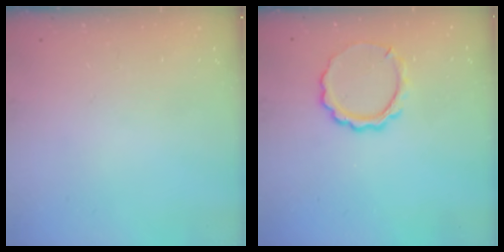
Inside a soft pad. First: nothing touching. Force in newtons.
{"total": 8.1, "press": 8.0, "slide": 0.6}